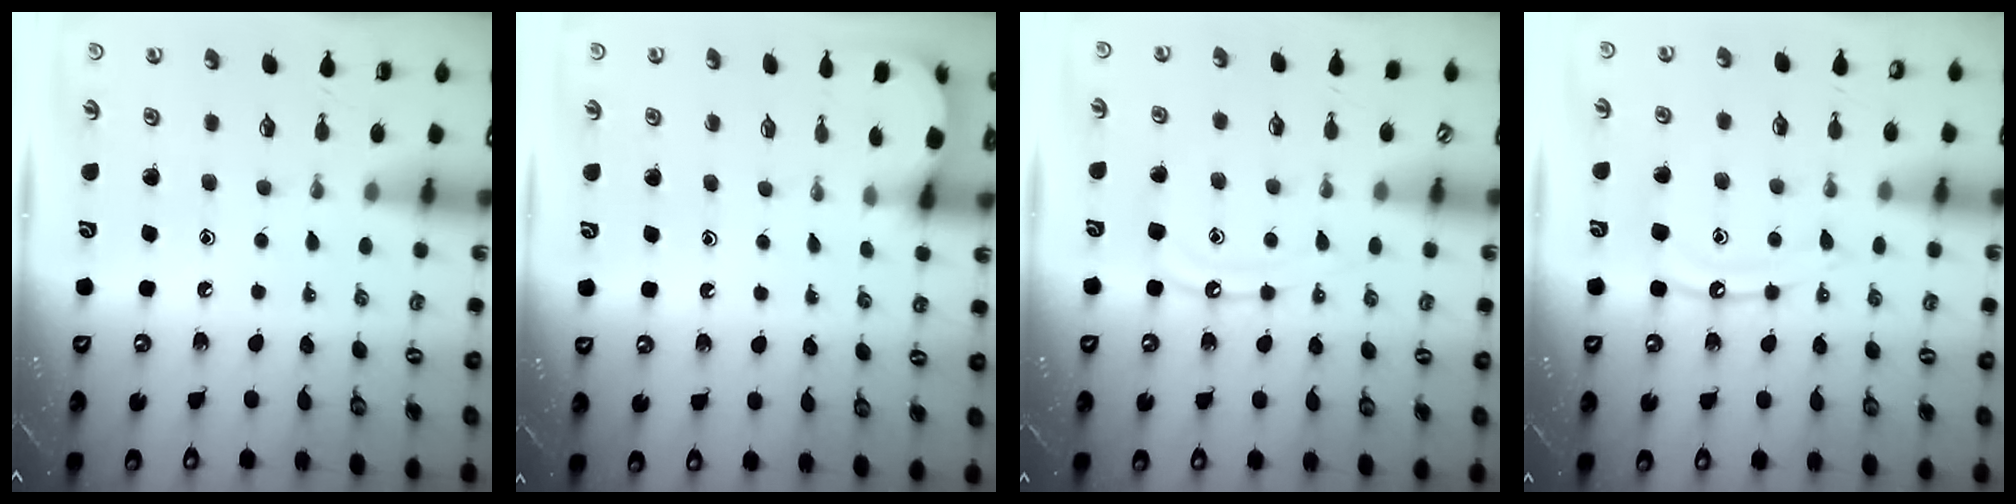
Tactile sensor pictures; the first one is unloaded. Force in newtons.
{"total": 2.2, "press": 2.2, "slide": 0.2}
{"total": 8.1, "press": 8.1, "slide": 0.8}
{"total": 10.0, "press": 9.9, "slide": 0.9}